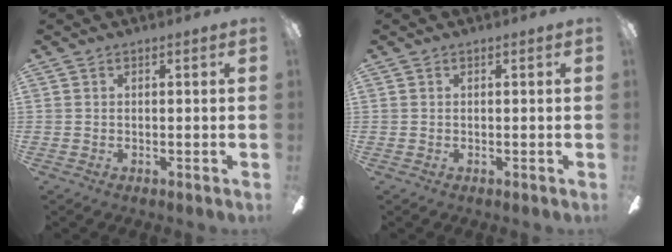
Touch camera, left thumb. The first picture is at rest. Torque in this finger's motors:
{"motor_torque": [0.03, 0.01, -0.13, 0.09, 0.00]}